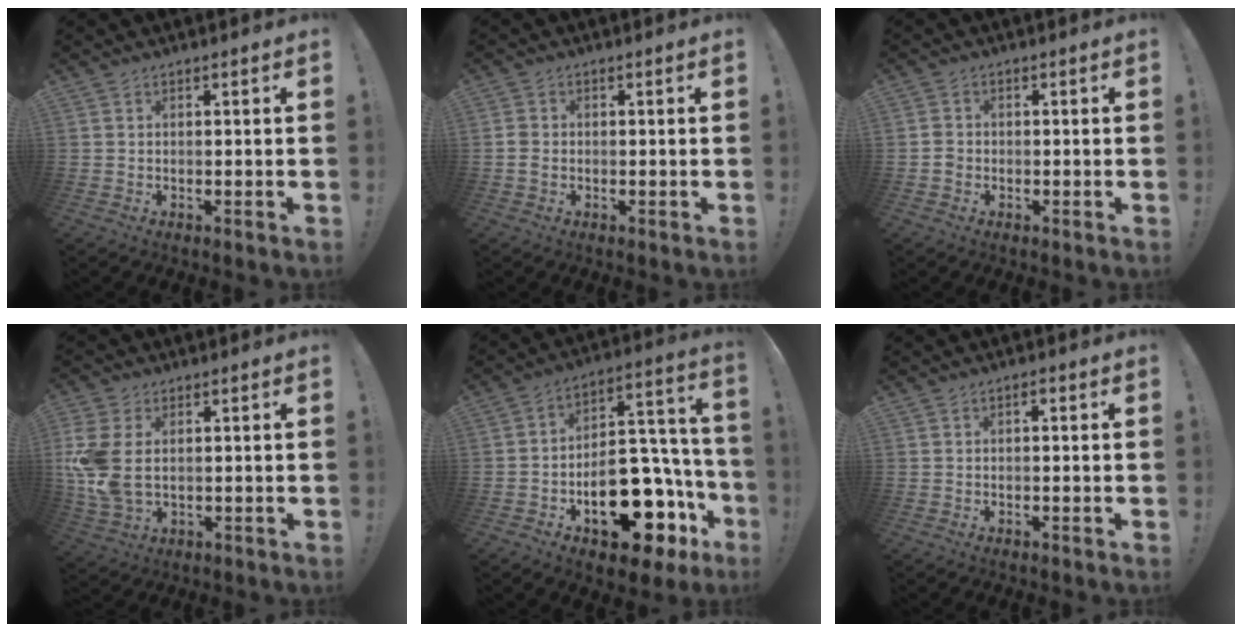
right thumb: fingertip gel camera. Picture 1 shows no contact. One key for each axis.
{"total": 2.3, "fx": -0.5, "fy": 2.0, "fz": 1.1, "tx": -0.021, "ty": 0.008, "tz": -0.007}
{"total": 2.4, "fx": -0.9, "fy": 2.1, "fz": 0.8, "tx": -0.014, "ty": 0.009, "tz": -0.015}
{"total": 11.3, "fx": 1.5, "fy": 7.3, "fz": 8.5, "tx": -0.181, "ty": -0.013, "tz": 0.030}
{"total": 23.0, "fx": -10.5, "fy": 12.1, "fz": 16.4, "tx": -0.236, "ty": 0.071, "tz": -0.154}
{"total": 0.7, "fx": -0.3, "fy": 0.4, "fz": 0.6, "tx": -0.011, "ty": 0.005, "tz": -0.006}